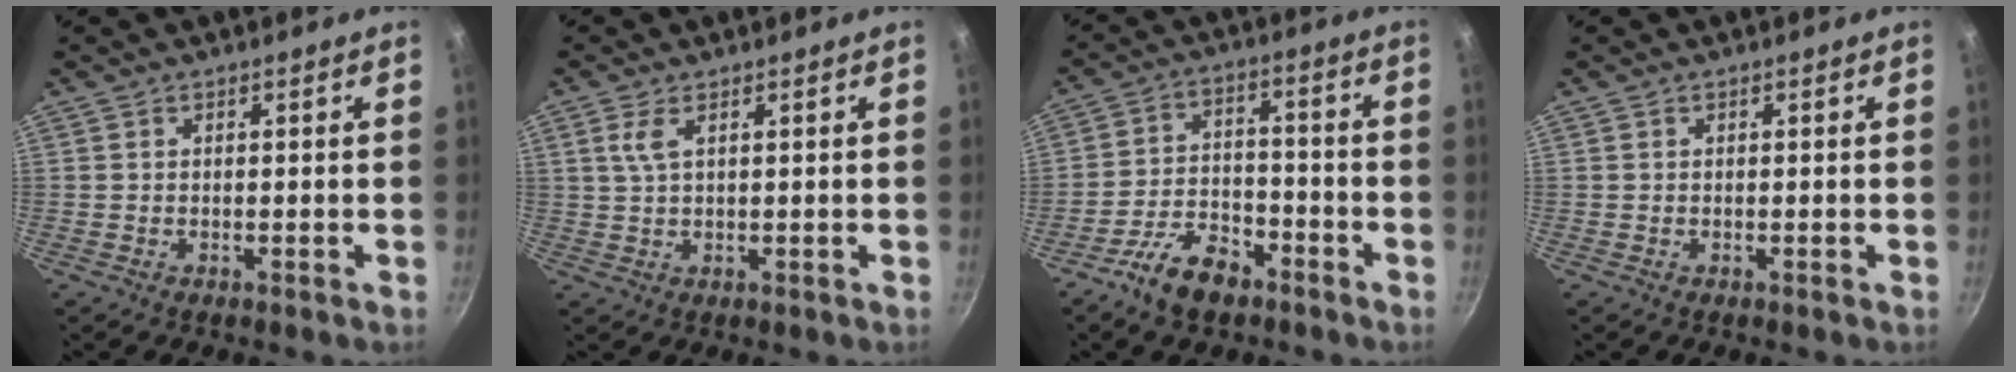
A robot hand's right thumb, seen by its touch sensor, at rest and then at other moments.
{"total": 3.1, "force": [1.3, 1.3, 2.6], "torque": [-0.055, -0.003, 0.027]}
{"total": 9.5, "force": [-6.3, 4.8, 5.2], "torque": [-0.079, 0.046, -0.116]}
{"total": 0.0}